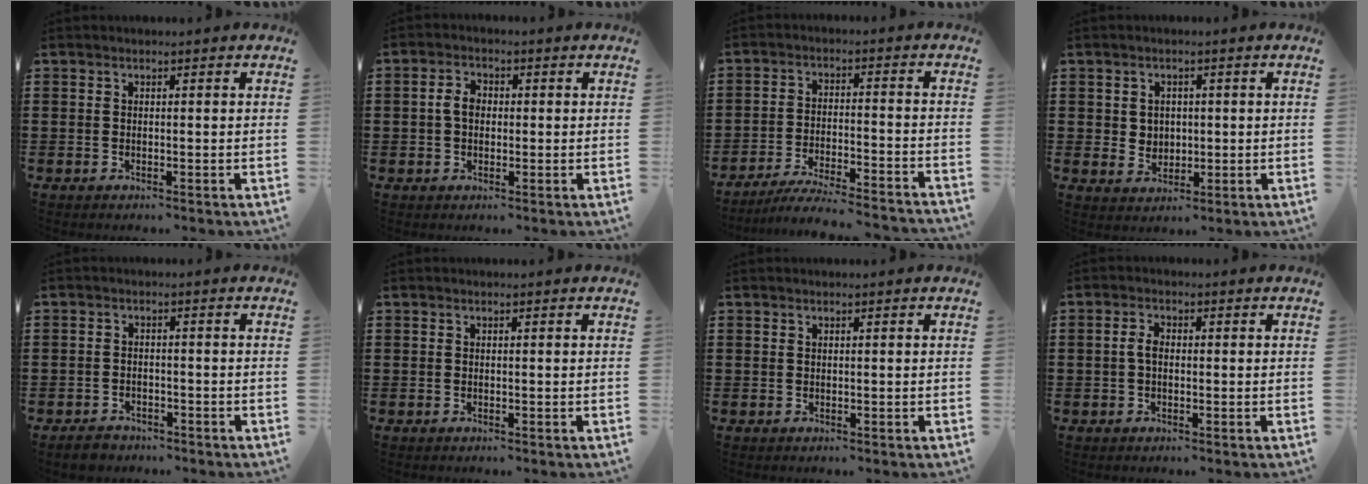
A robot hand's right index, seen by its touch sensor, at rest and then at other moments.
{"total": 3.3, "force": [0.0, 2.2, 2.4], "torque": [-0.057, 0.006, -0.005]}
{"total": 5.5, "force": [-5.3, -0.2, 1.7], "torque": [-0.036, -0.011, -0.105]}
{"total": 2.6, "force": [0.9, 2.4, 0.6], "torque": [-0.012, 0.008, 0.014]}
{"total": 2.0, "force": [-1.9, 0.5, 0.2], "torque": [-0.011, 0.001, -0.039]}
{"total": 0.0}
{"total": 0.0}
{"total": 2.4, "force": [-0.2, 1.3, 2.0], "torque": [-0.047, 0.001, -0.006]}